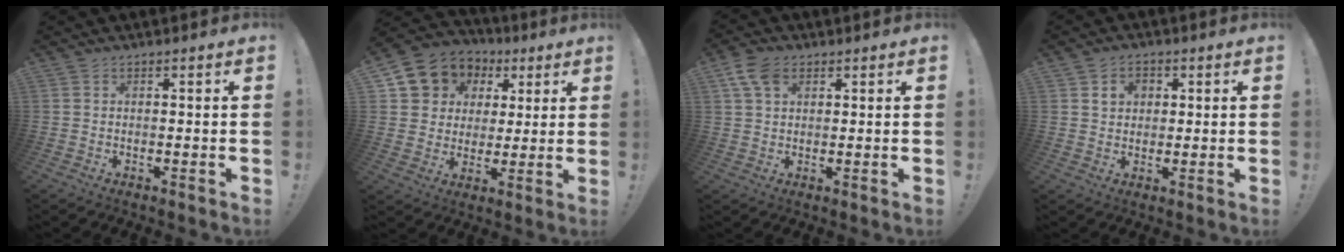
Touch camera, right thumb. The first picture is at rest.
{"total": 10.4, "force": [4.3, 9.1, 2.6], "torque": [-0.047, -0.027, 0.095]}
{"total": 6.9, "force": [3.1, 4.5, 4.3], "torque": [-0.075, -0.001, 0.061]}
{"total": 4.7, "force": [1.8, 3.9, 2.0], "torque": [-0.019, -0.006, 0.028]}